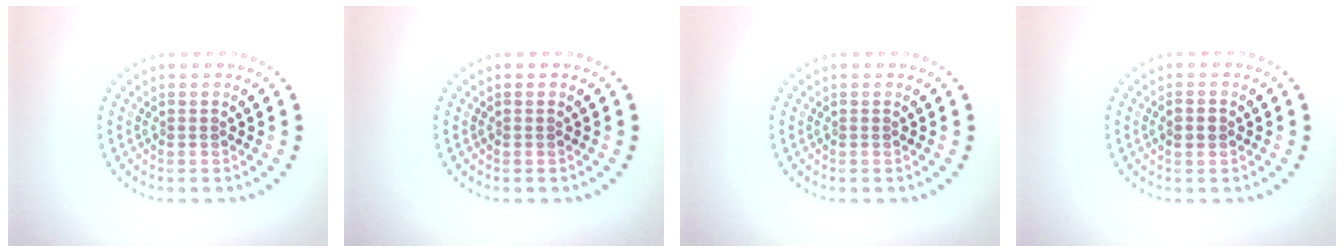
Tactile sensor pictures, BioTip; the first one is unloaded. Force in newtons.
{"total": 0.0}
{"total": 0.0}
{"total": 1.2, "press": 1.2, "slide": 0.2}